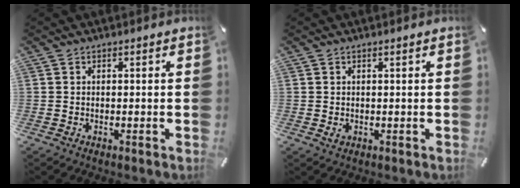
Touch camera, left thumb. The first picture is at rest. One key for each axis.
{"total": 0.7, "fx": 0.1, "fy": 0.6, "fz": 0.5, "tx": -0.001, "ty": -0.001, "tz": -0.001}